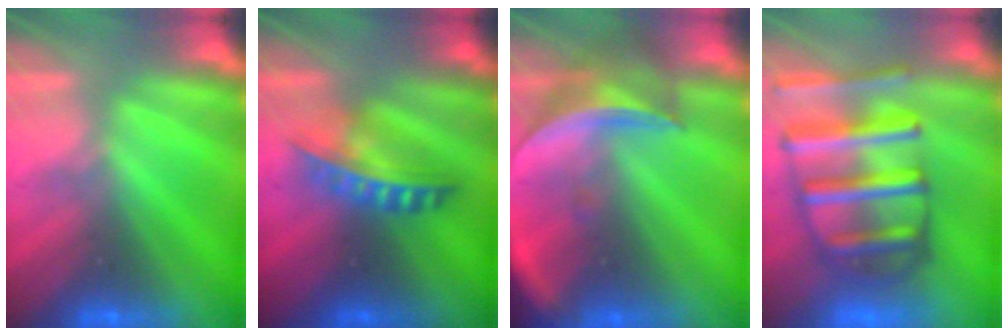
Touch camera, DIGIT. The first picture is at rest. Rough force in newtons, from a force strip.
{"total": 5.9}
{"total": 9.4}
{"total": 7.9}